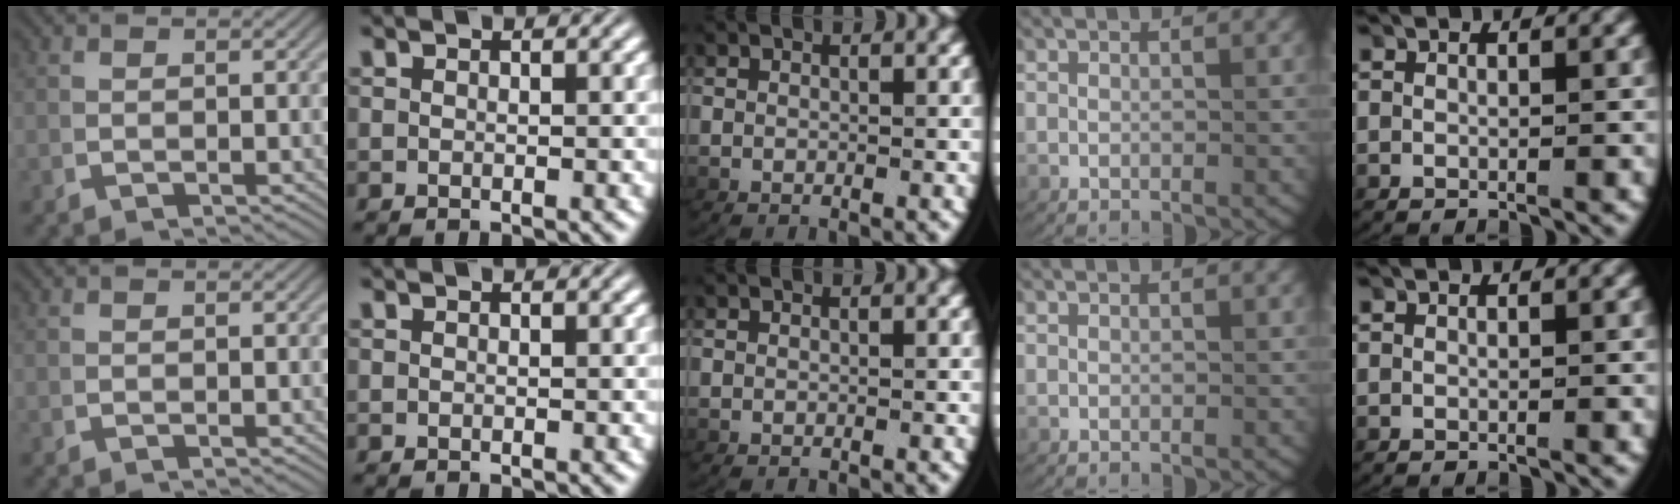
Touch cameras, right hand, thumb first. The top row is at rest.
{}